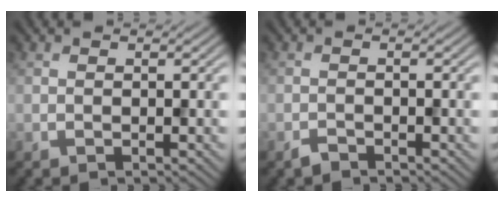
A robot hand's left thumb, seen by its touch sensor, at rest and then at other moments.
{"total": 1.2, "force": [-1.0, 0.3, 0.4], "torque": [-0.007, 0.000, -0.023]}